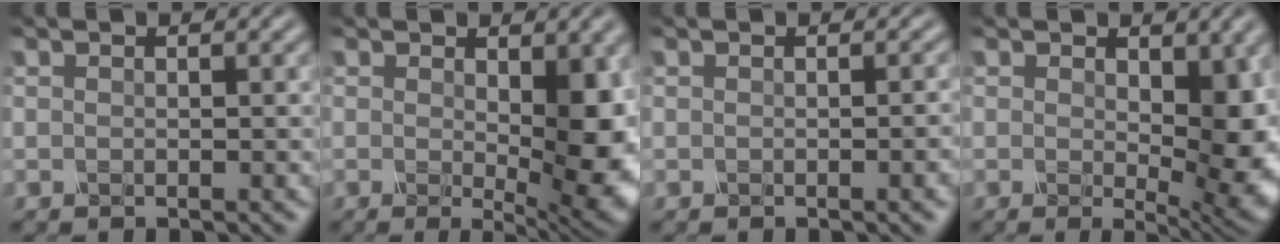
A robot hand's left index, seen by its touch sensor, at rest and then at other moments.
{"total": 8.2, "force": [0.1, 3.0, 7.6], "torque": [-0.095, -0.011, 0.003]}
{"total": 2.4, "force": [-0.4, 0.8, 2.3], "torque": [-0.016, 0.001, -0.003]}
{"total": 8.8, "force": [0.4, 4.3, 7.7], "torque": [-0.092, -0.008, 0.007]}